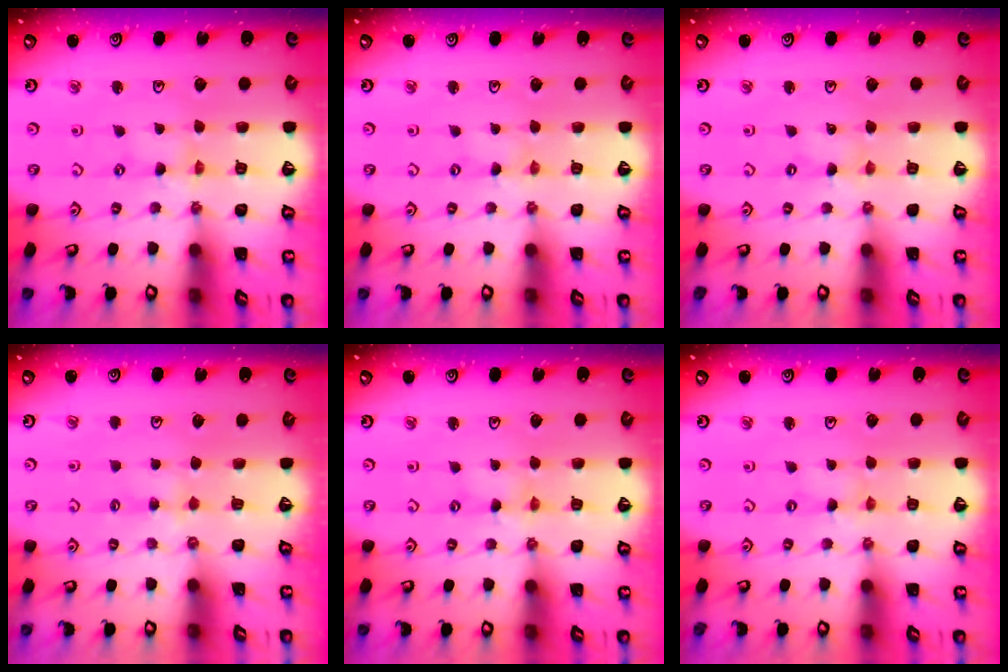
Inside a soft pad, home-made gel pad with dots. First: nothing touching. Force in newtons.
{"total": 0.0}
{"total": 0.0}
{"total": 2.4, "press": 2.3, "slide": 0.4}
{"total": 1.4, "press": 1.4, "slide": 0.2}
{"total": 0.6, "press": 0.6, "slide": 0.2}